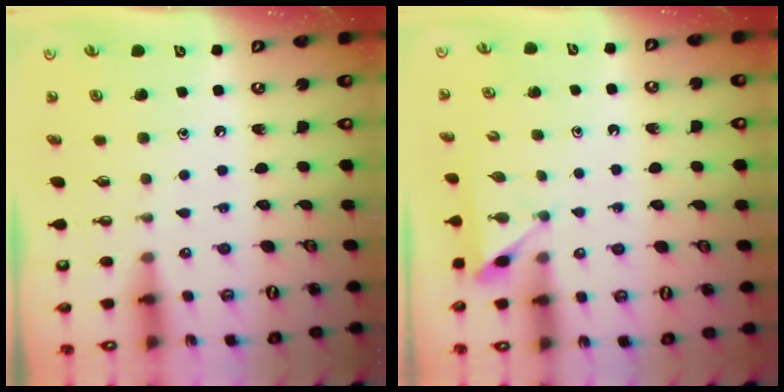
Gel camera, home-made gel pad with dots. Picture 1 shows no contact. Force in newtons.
{"total": 3.3, "press": 3.3, "slide": 0.4}